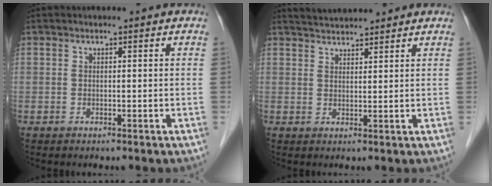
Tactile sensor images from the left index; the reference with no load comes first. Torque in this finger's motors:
{"motor_torque": [0.15, -0.08, 0.05, 0.01]}